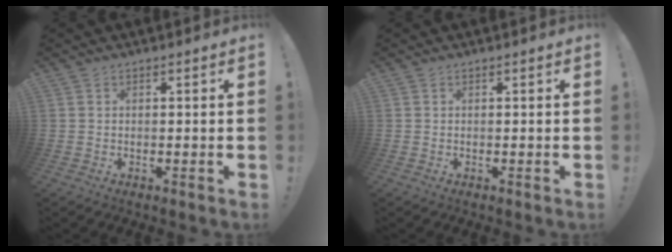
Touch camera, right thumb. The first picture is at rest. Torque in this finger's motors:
{"motor_torque": [0.00, 0.00, 0.00, 0.00, 0.00]}